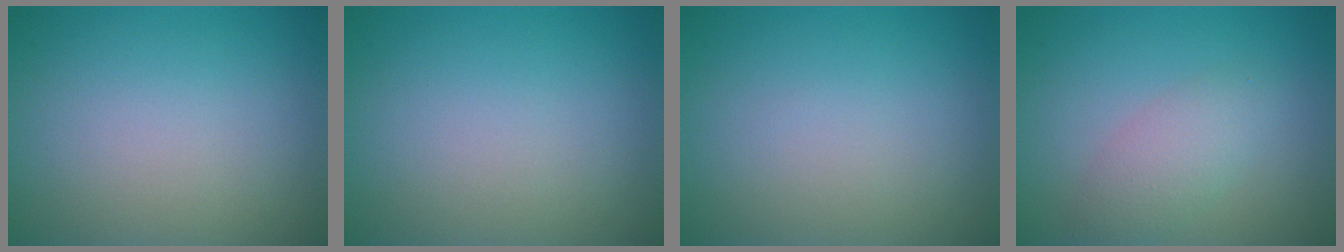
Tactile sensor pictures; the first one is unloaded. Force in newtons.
{"total": 0.0}
{"total": 0.0}
{"total": 2.8, "press": 2.8, "slide": 0.1}